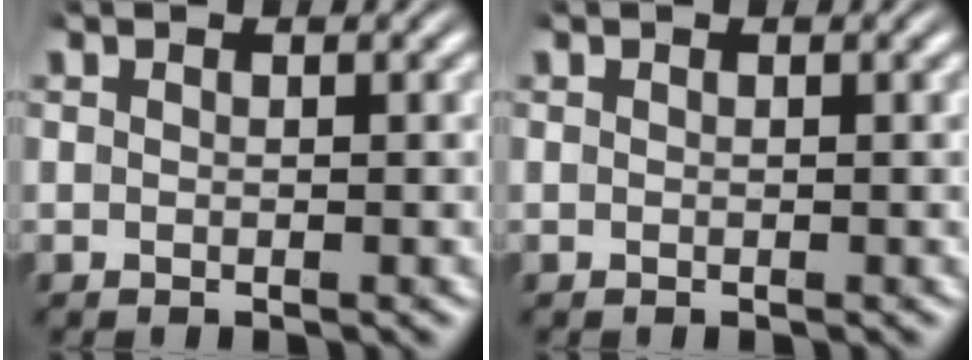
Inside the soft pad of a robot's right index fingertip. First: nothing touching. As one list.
[{"total": 0.0}]